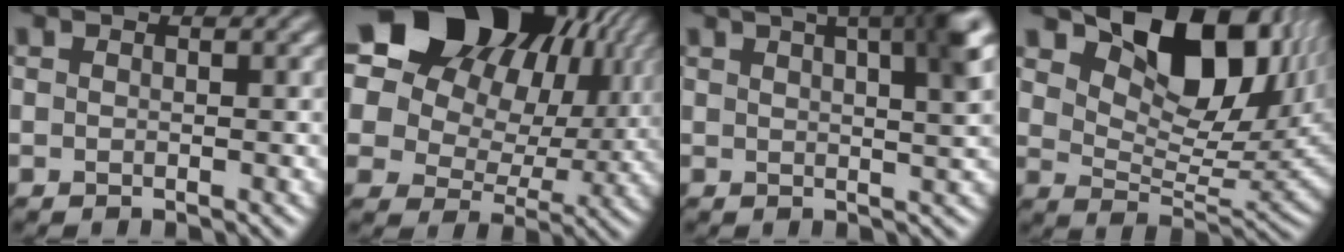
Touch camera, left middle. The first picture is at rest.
{"total": 22.2, "force": [10.7, 15.6, 11.5], "torque": [-0.222, 0.082, 0.150]}
{"total": 8.3, "force": [4.0, 3.1, 6.6], "torque": [-0.052, 0.047, 0.036]}
{"total": 10.5, "force": [6.2, 5.2, 6.7], "torque": [-0.098, 0.000, 0.104]}